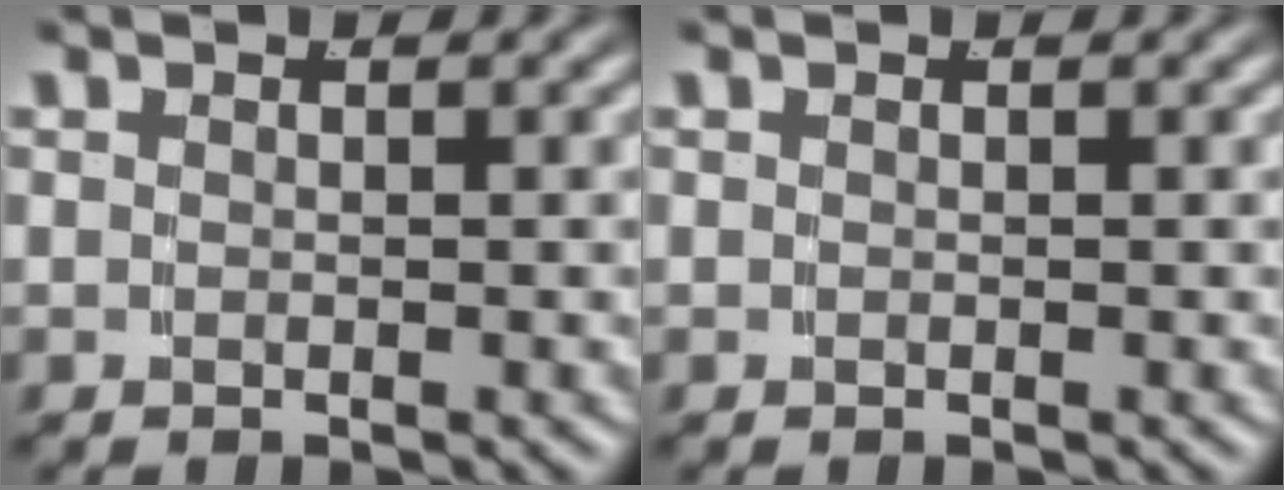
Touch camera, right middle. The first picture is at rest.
{"total": 0.0}